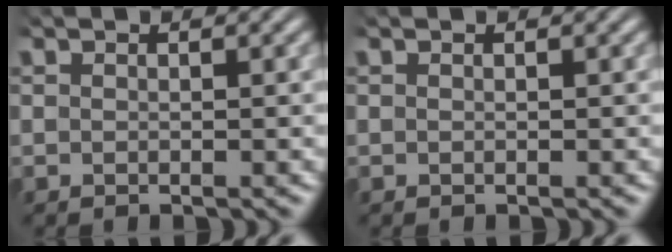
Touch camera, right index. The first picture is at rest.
{"total": 0.0}